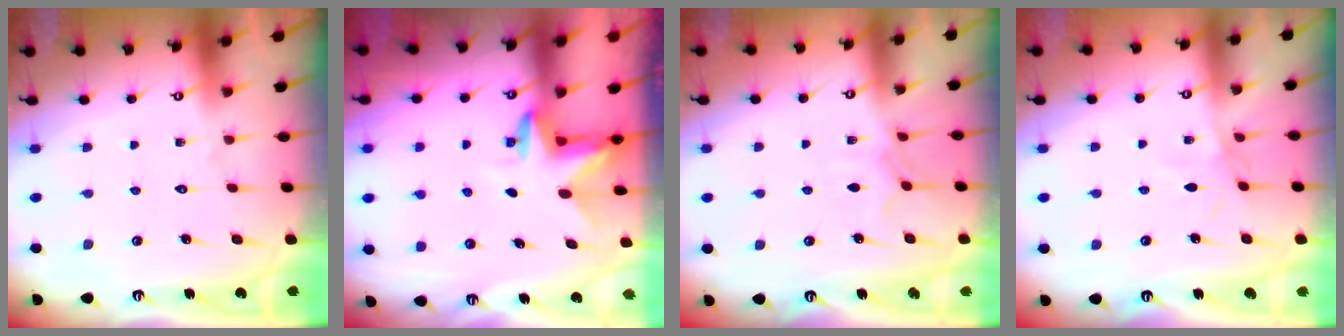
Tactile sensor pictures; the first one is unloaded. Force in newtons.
{"total": 3.2, "press": 3.2, "slide": 0.2}
{"total": 3.7, "press": 3.6, "slide": 0.6}
{"total": 2.2, "press": 2.1, "slide": 0.3}